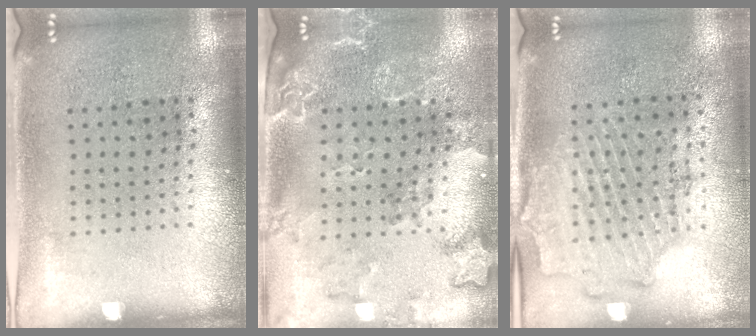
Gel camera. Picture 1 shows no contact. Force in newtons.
{"total": 2.1, "press": 2.0, "slide": 0.8}
{"total": 1.8, "press": 1.6, "slide": 0.7}